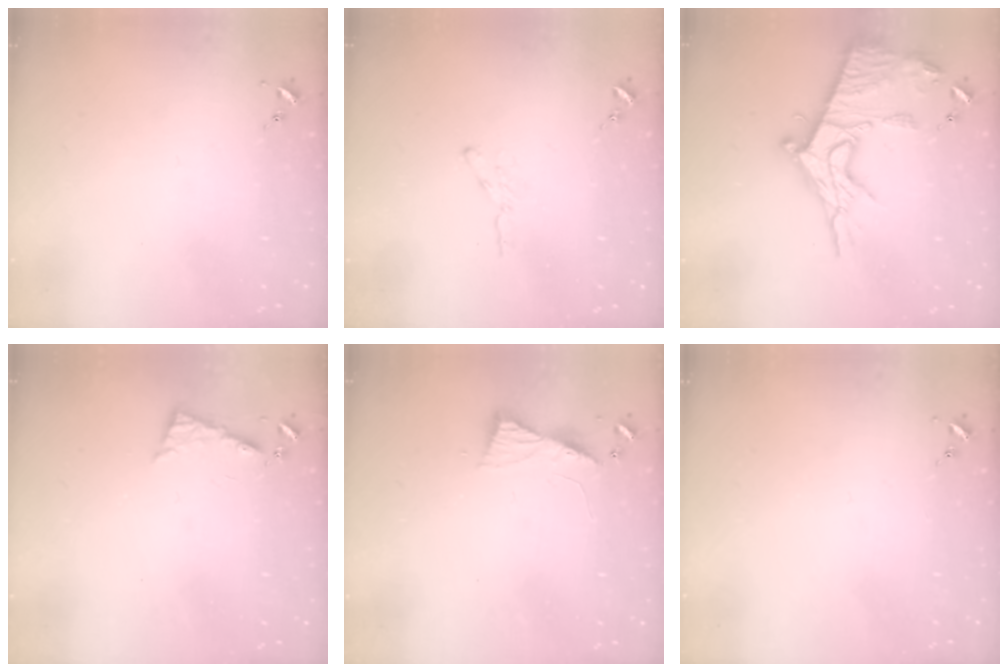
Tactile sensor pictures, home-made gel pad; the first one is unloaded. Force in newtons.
{"total": 3.4, "press": 3.3, "slide": 0.3}
{"total": 19.5, "press": 19.5, "slide": 1.5}
{"total": 6.4, "press": 6.4, "slide": 0.5}
{"total": 5.8, "press": 5.8, "slide": 0.5}
{"total": 0.0}